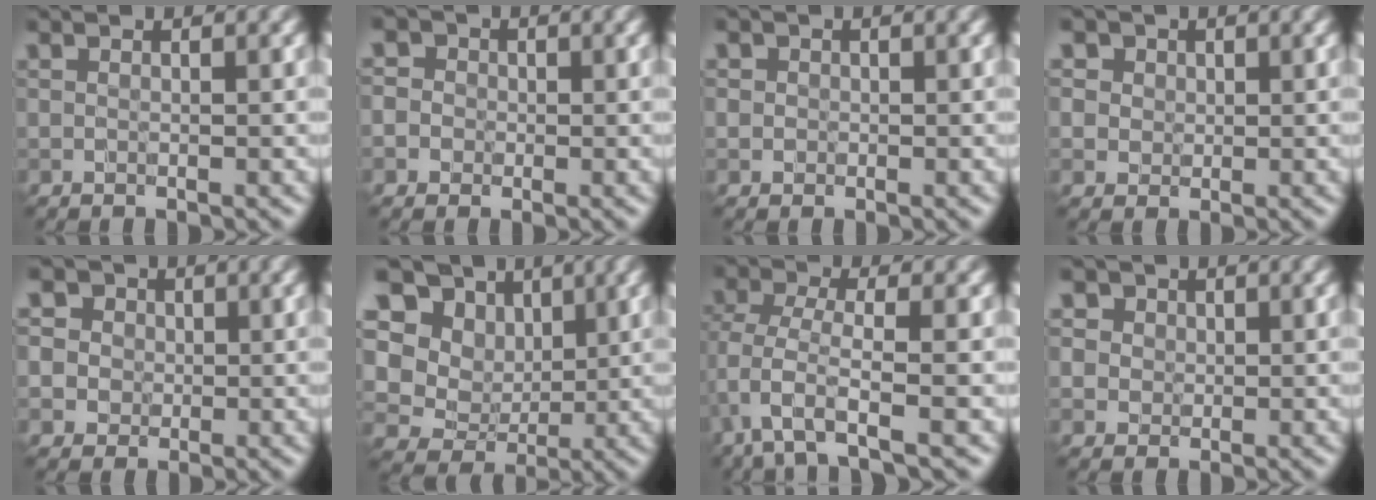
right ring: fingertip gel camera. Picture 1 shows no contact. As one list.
[{"total": 3.6, "force": [0.2, 3.5, 0.9], "torque": [0.016, 0.026, -0.026]}, {"total": 0.8, "force": [0.0, 0.8, 0.0], "torque": [0.010, -0.005, -0.004]}, {"total": 3.2, "force": [1.6, 2.6, 0.9], "torque": [-0.011, 0.006, 0.022]}, {"total": 6.4, "force": [2.5, 5.5, 2.3], "torque": [-0.022, 0.028, 0.009]}, {"total": 11.1, "force": [3.8, 9.2, 4.8], "torque": [-0.105, 0.026, 0.050]}, {"total": 3.7, "force": [-2.0, 0.9, 3.0], "torque": [-0.067, -0.006, -0.047]}, {"total": 3.7, "force": [1.9, 3.0, 1.2], "torque": [-0.009, 0.008, 0.020]}]